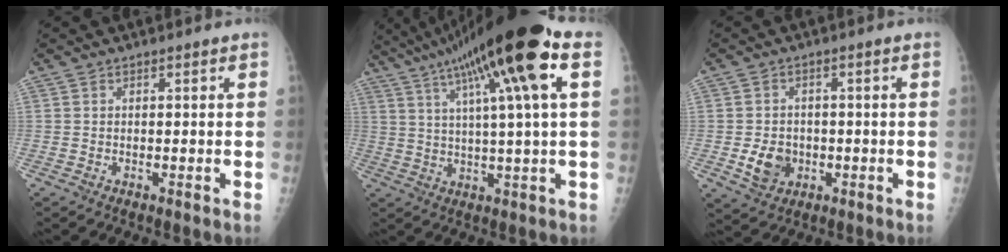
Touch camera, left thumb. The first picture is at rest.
{"total": 21.3, "force": [9.2, 2.1, 19.1], "torque": [-0.325, 0.018, 0.146]}
{"total": 5.8, "force": [-1.3, 4.7, 3.1], "torque": [-0.037, 0.006, -0.014]}